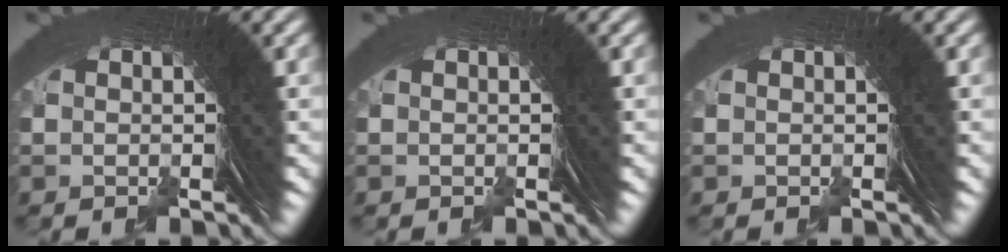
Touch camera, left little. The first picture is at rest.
{"total": 0.0}
{"total": 0.0}